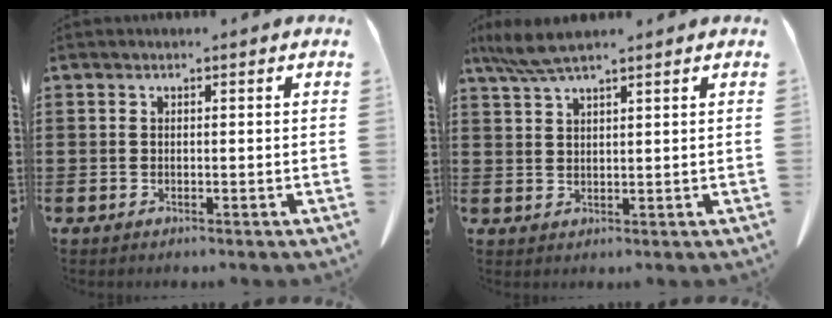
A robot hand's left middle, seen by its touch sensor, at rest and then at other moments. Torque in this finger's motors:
{"motor_torque": [0.70, -0.28, 0.31, 0.04]}